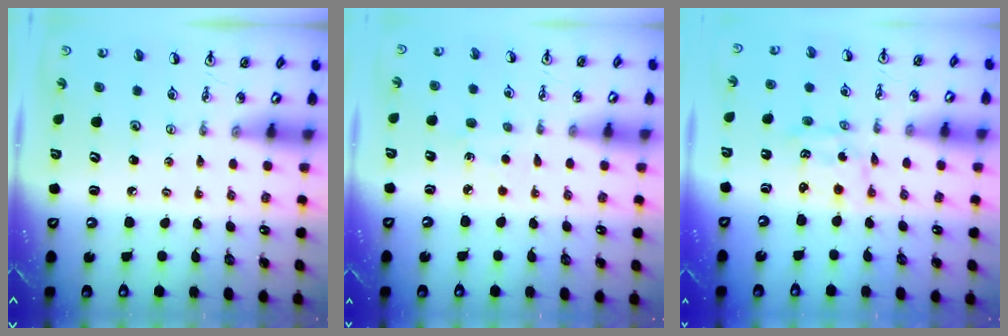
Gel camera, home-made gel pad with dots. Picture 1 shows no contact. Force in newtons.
{"total": 2.9, "press": 2.9, "slide": 0.3}
{"total": 1.6, "press": 1.3, "slide": 0.8}